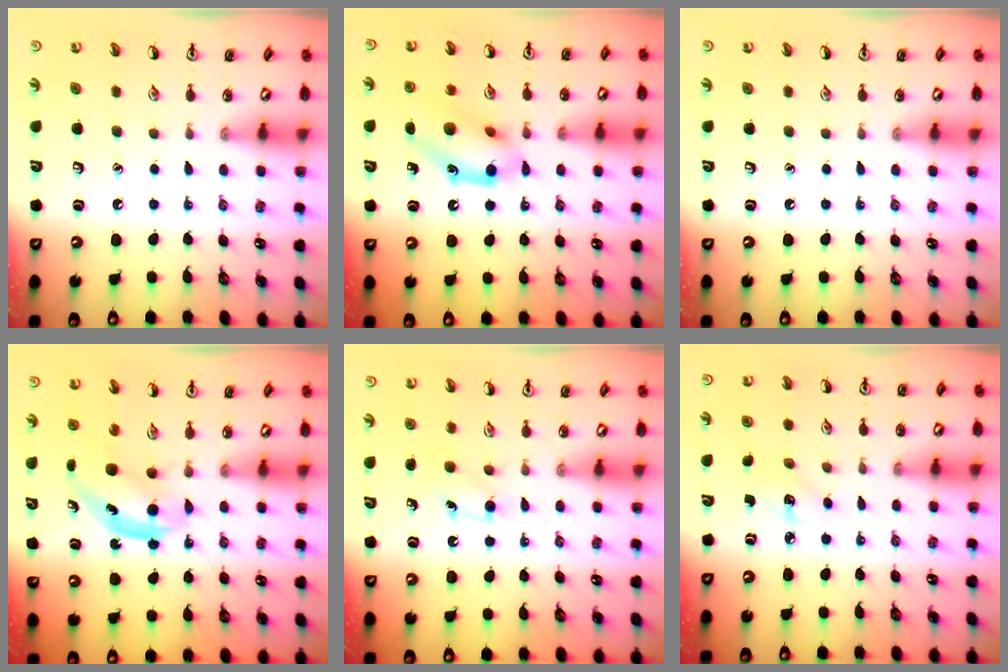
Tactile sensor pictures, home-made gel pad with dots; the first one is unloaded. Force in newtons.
{"total": 13.5, "press": 13.2, "slide": 2.9}
{"total": 0.0}
{"total": 5.3, "press": 5.2, "slide": 0.9}
{"total": 5.2, "press": 5.0, "slide": 1.3}
{"total": 2.3, "press": 2.1, "slide": 0.8}